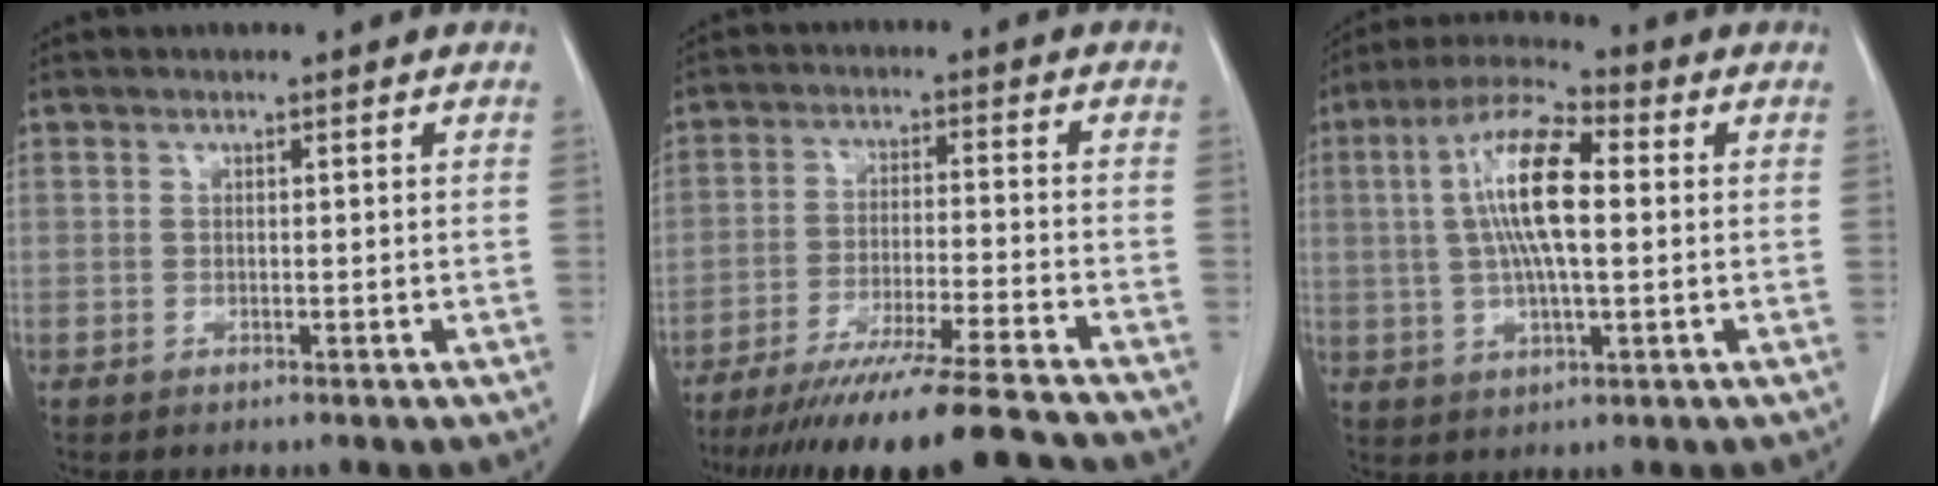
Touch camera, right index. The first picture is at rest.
{"total": 17.3, "force": [-15.1, -1.1, 8.4], "torque": [-0.126, -0.041, -0.240]}
{"total": 12.0, "force": [1.5, 2.9, 11.6], "torque": [-0.229, 0.021, 0.023]}